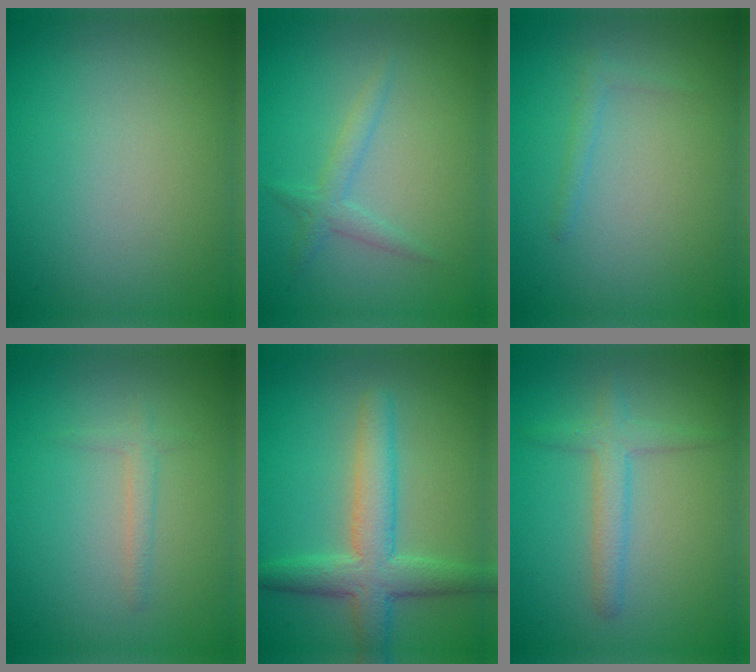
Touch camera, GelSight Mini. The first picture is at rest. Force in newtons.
{"total": 1.6, "press": 1.6, "slide": 0.1}
{"total": 0.8, "press": 0.8, "slide": 0.1}
{"total": 1.2, "press": 1.2, "slide": 0.0}
{"total": 4.9, "press": 4.9, "slide": 0.1}
{"total": 2.3, "press": 2.3, "slide": 0.0}